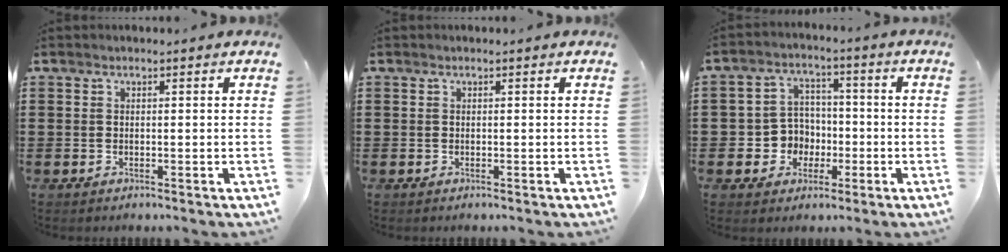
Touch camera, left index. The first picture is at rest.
{"total": 0.0}
{"total": 5.8, "force": [-1.3, 5.5, 1.3], "torque": [-0.050, 0.014, -0.026]}